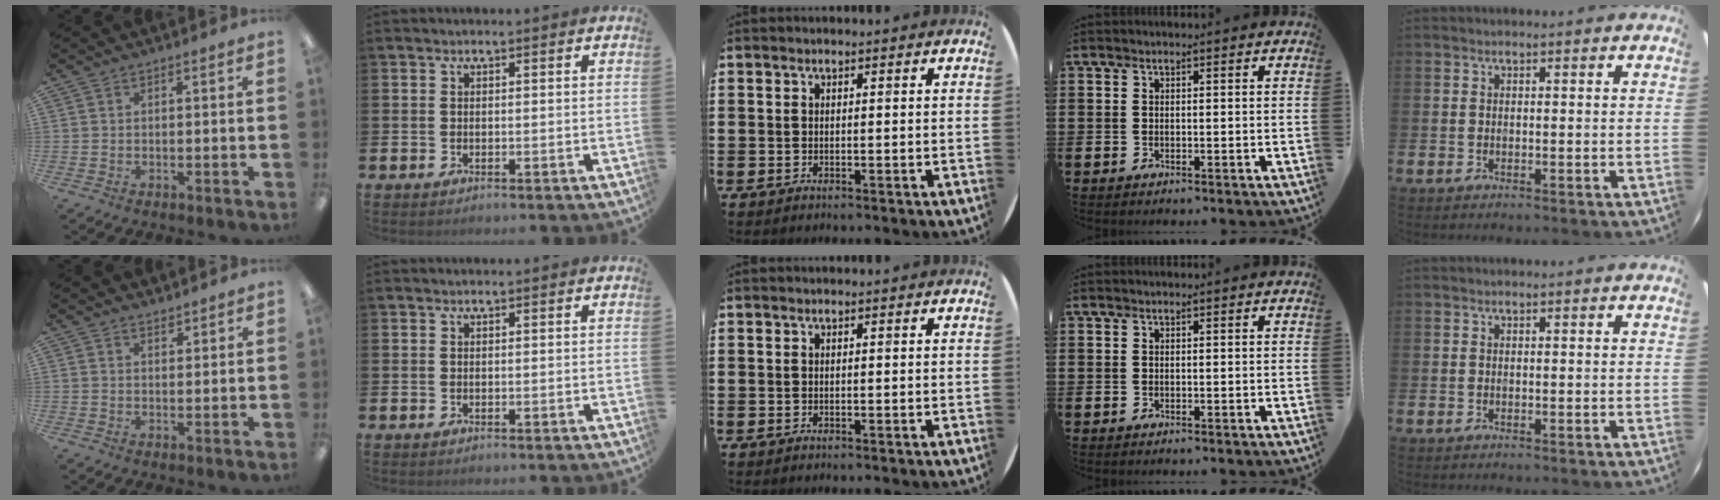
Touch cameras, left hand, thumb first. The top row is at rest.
{"thumb": {"total": 1.7, "force": [1.7, 0.4, 0.0], "torque": [0.008, -0.009, 0.031]}}